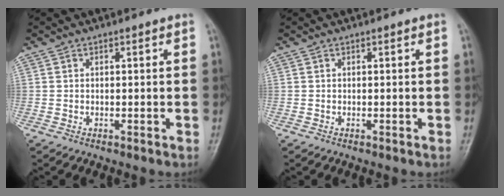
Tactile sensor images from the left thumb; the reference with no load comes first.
{"total": 0.0}